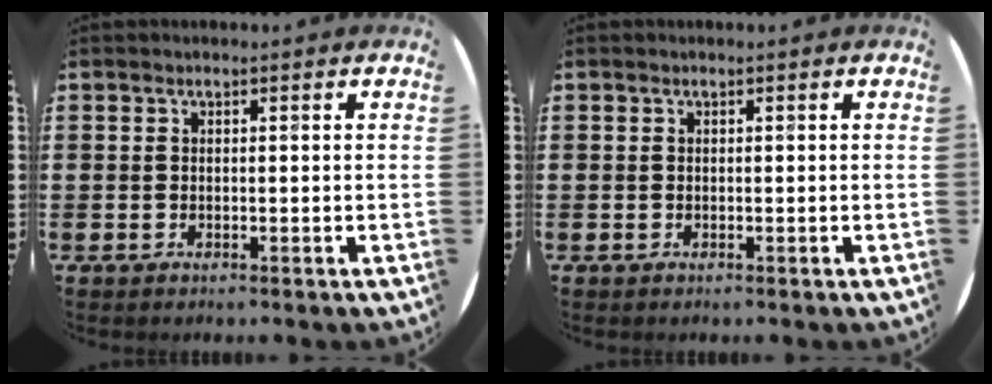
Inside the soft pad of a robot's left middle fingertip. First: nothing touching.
{"total": 0.0}